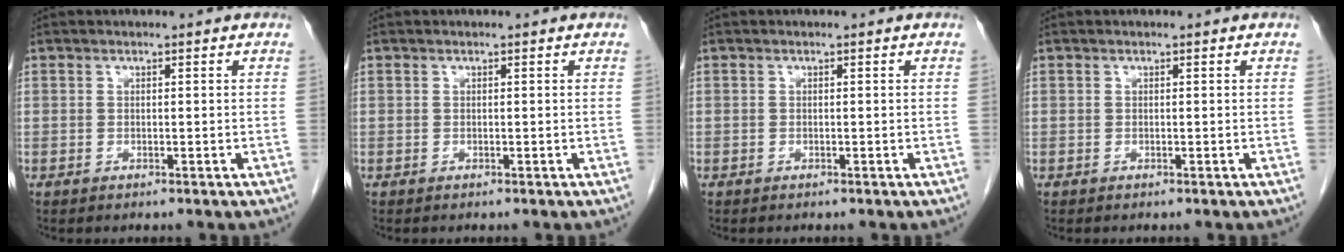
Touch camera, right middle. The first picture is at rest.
{"total": 0.0}
{"total": 0.0}
{"total": 0.0}